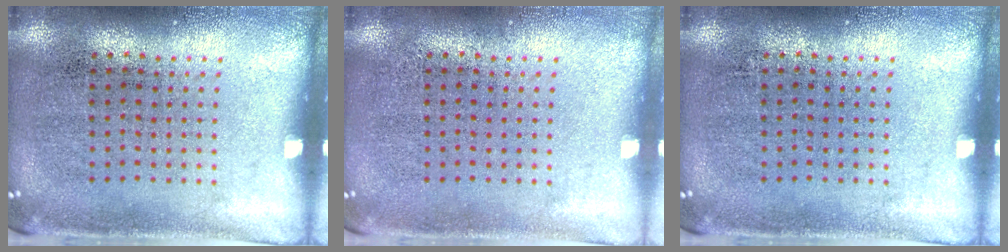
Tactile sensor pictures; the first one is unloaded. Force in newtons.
{"total": 0.0}
{"total": 0.0}